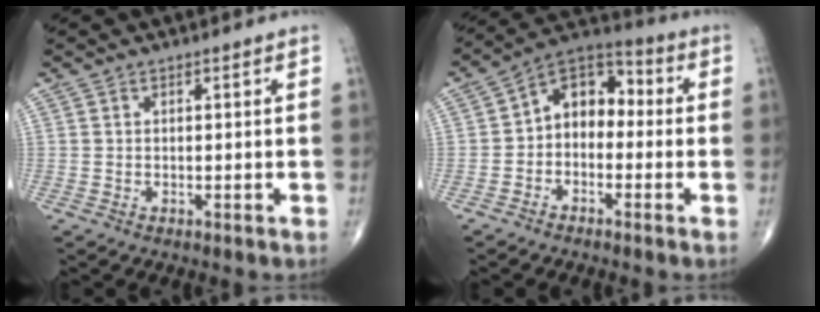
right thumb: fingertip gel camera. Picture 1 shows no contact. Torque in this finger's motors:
{"motor_torque": [0.02, 0.24, 0.39, -0.22, 0.05]}